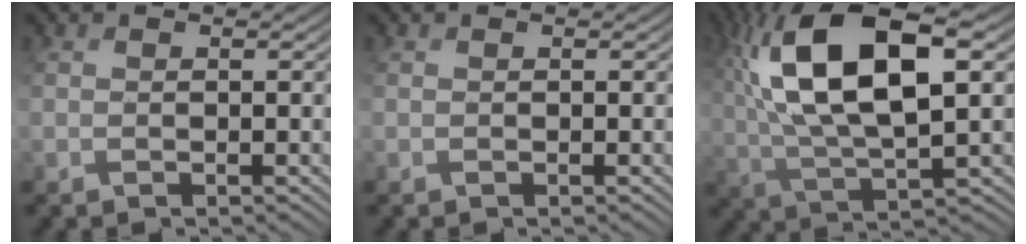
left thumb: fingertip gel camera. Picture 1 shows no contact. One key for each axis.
{"total": 0.0}
{"total": 15.2, "fx": 4.8, "fy": 5.5, "fz": 13.3, "tx": -0.287, "ty": 0.016, "tz": 0.088}